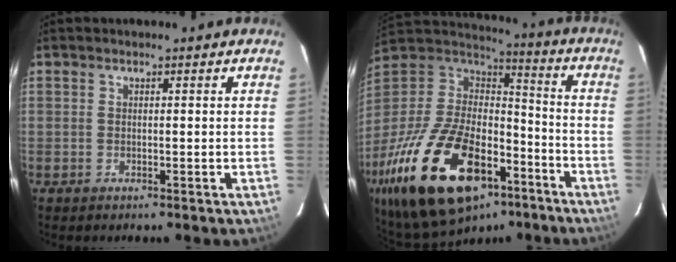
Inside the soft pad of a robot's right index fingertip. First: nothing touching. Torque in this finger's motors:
{"motor_torque": [1.22, -0.92, 1.05, 0.21]}